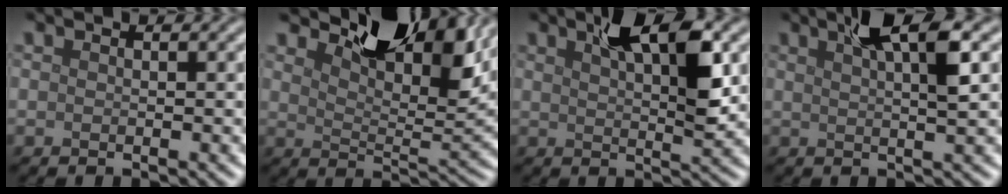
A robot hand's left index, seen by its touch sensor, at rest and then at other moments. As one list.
[{"total": 8.8, "force": [5.9, 3.3, 5.5], "torque": [-0.082, -0.002, 0.095]}, {"total": 5.8, "force": [2.7, 1.6, 4.9], "torque": [-0.077, 0.004, 0.042]}, {"total": 5.0, "force": [2.4, 0.9, 4.2], "torque": [-0.062, 0.010, 0.036]}]